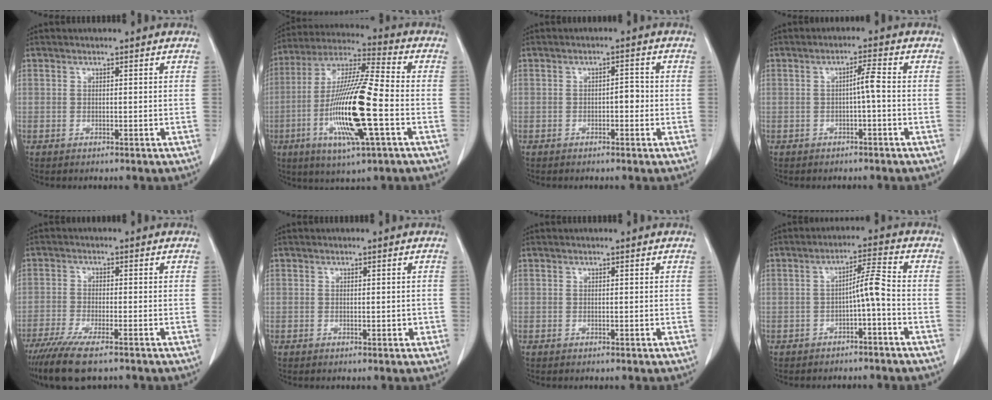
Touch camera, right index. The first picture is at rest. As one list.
[{"total": 17.9, "force": [-4.5, 1.2, 17.2], "torque": [-0.346, -0.015, -0.086]}, {"total": 1.9, "force": [-0.4, 0.8, 1.7], "torque": [-0.019, 0.005, -0.007]}, {"total": 2.5, "force": [-0.4, -0.2, 2.5], "torque": [-0.040, 0.003, -0.006]}, {"total": 8.6, "force": [-6.5, 1.1, 5.5], "torque": [-0.093, -0.020, -0.104]}, {"total": 1.0, "force": [-0.2, 0.5, 0.9], "torque": [-0.011, 0.001, 0.000]}, {"total": 0.0}, {"total": 4.4, "force": [-1.5, -0.2, 4.1], "torque": [-0.067, 0.014, -0.022]}]